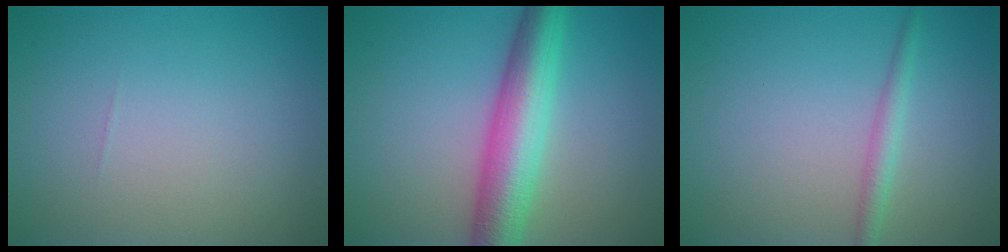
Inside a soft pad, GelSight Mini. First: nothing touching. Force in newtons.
{"total": 7.0, "press": 7.0, "slide": 0.1}
{"total": 1.8, "press": 1.8, "slide": 0.0}